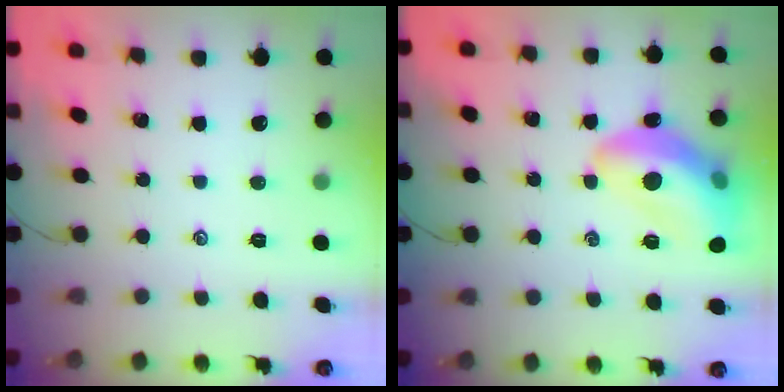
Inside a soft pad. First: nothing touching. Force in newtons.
{"total": 16.4, "press": 16.3, "slide": 1.8}